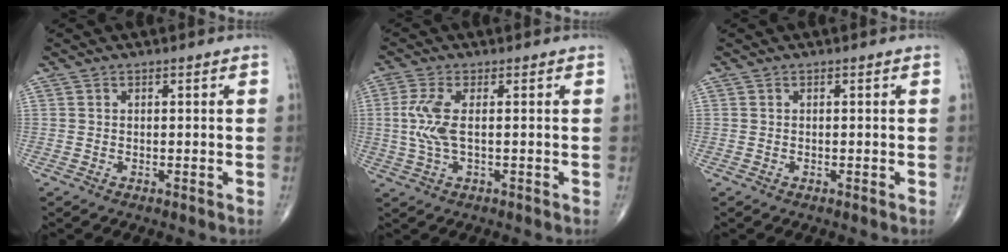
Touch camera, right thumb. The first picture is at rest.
{"total": 6.0, "force": [0.4, 2.0, 5.7], "torque": [-0.157, 0.002, 0.005]}
{"total": 0.0}